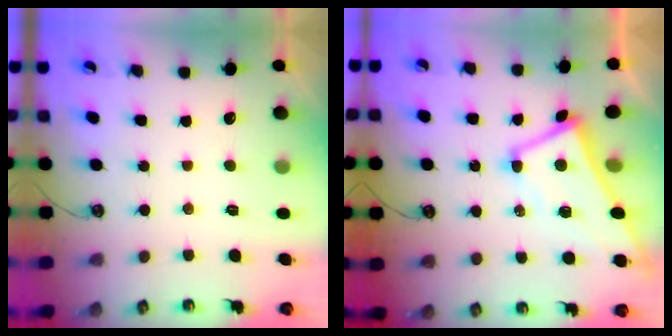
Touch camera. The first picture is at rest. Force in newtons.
{"total": 1.1, "press": 0.7, "slide": 0.9}